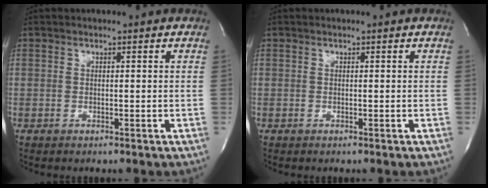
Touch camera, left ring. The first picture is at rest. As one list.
[{"total": 0.0}]